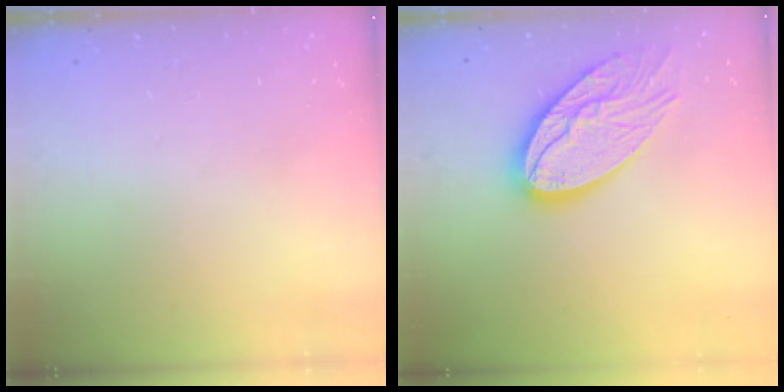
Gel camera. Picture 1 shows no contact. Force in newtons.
{"total": 18.9, "press": 18.9, "slide": 1.4}